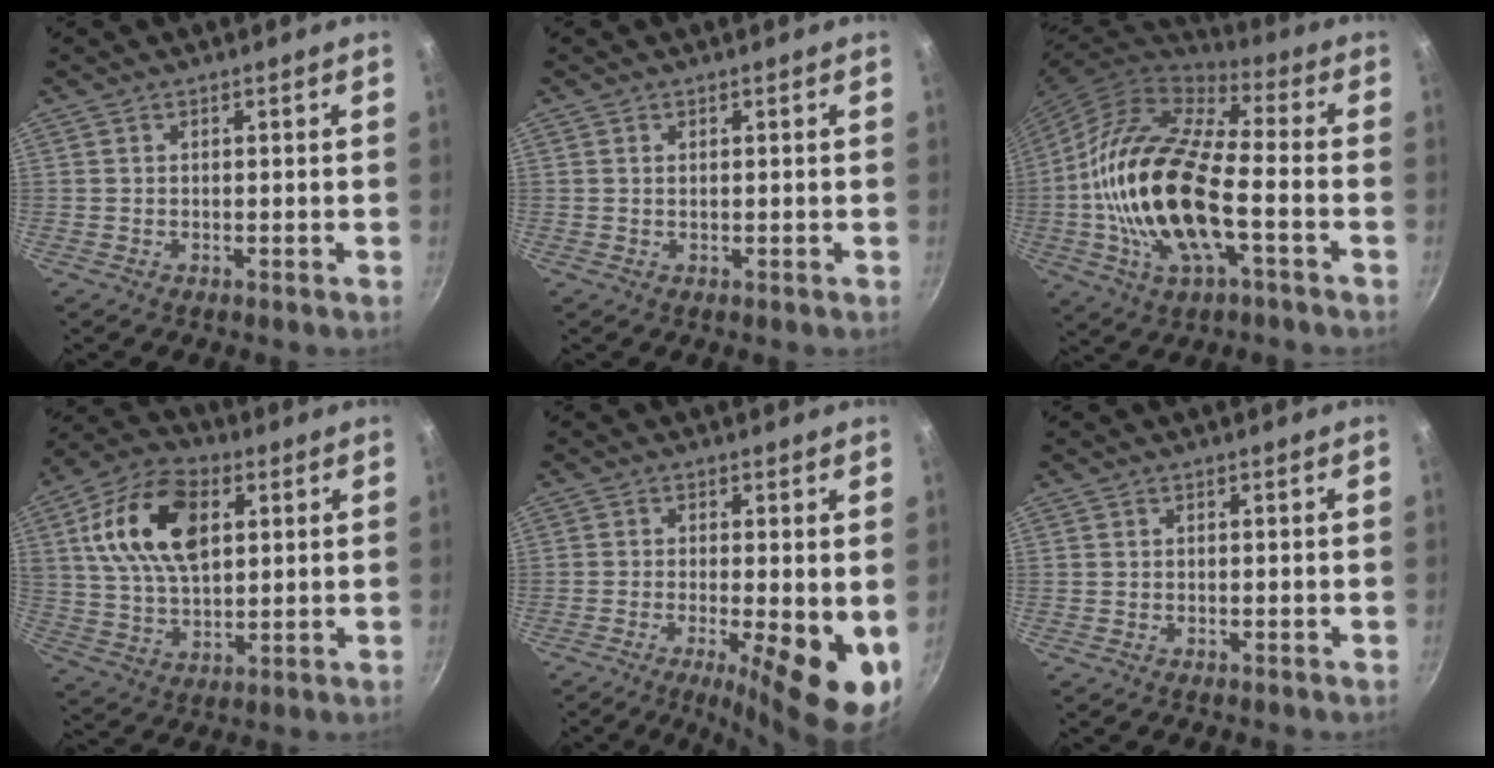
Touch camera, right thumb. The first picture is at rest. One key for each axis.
{"total": 0.7, "fx": 0.3, "fy": 0.4, "fz": 0.5, "tx": -0.010, "ty": 0.001, "tz": 0.005}
{"total": 23.0, "fx": -4.1, "fy": 9.9, "fz": 20.3, "tx": -0.396, "ty": 0.026, "tz": -0.090}
{"total": 17.9, "fx": 5.2, "fy": 10.7, "fz": 13.4, "tx": -0.230, "ty": -0.001, "tz": 0.089}
{"total": 12.4, "fx": -2.8, "fy": 3.4, "fz": 11.6, "tx": -0.157, "ty": -0.010, "tz": -0.037}
{"total": 0.0}